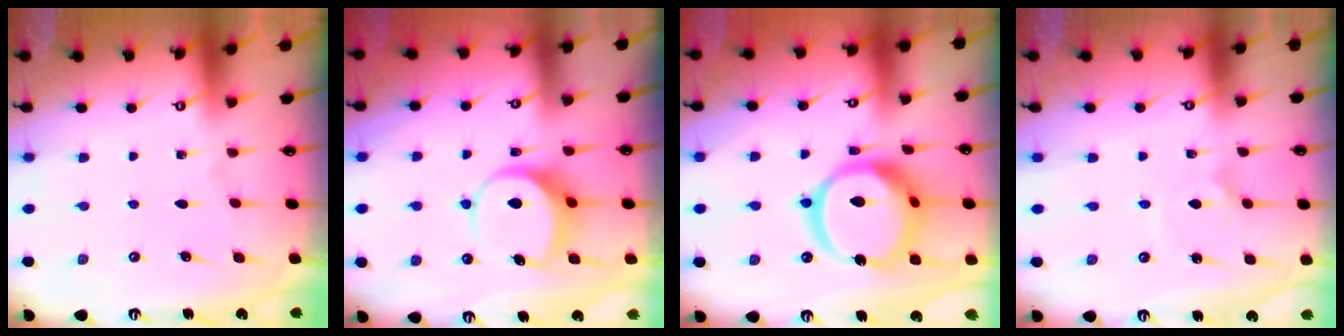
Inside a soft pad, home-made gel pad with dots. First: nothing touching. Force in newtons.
{"total": 6.7, "press": 6.6, "slide": 0.8}
{"total": 19.3, "press": 19.2, "slide": 1.9}
{"total": 1.4, "press": 1.4, "slide": 0.4}